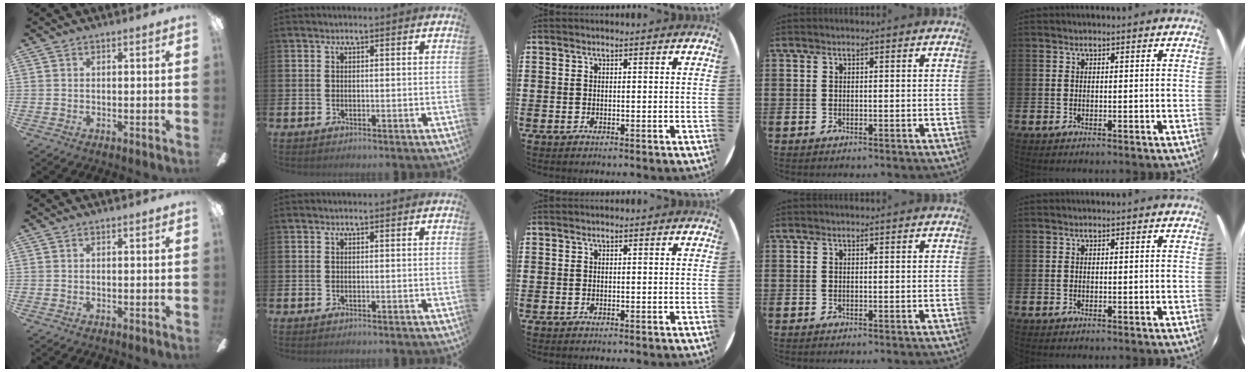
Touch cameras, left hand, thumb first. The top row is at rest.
{}